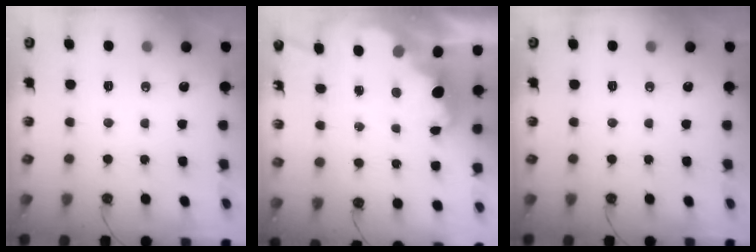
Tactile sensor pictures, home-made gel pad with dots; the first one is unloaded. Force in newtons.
{"total": 3.5, "press": 3.5, "slide": 0.7}
{"total": 0.0}